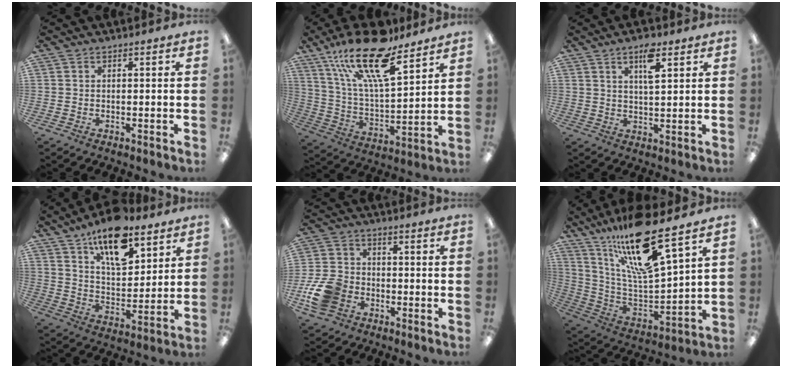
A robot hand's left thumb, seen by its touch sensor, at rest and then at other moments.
{"total": 21.9, "force": [14.8, 7.2, 14.4], "torque": [-0.250, -0.085, 0.254]}
{"total": 6.7, "force": [3.9, 2.2, 5.0], "torque": [-0.077, -0.010, 0.060]}
{"total": 16.4, "force": [11.2, 7.3, 9.6], "torque": [-0.146, -0.055, 0.190]}
{"total": 11.5, "force": [-4.7, 8.5, 6.0], "torque": [-0.123, 0.031, -0.084]}
{"total": 20.6, "force": [15.4, 3.5, 13.2], "torque": [-0.237, -0.097, 0.252]}